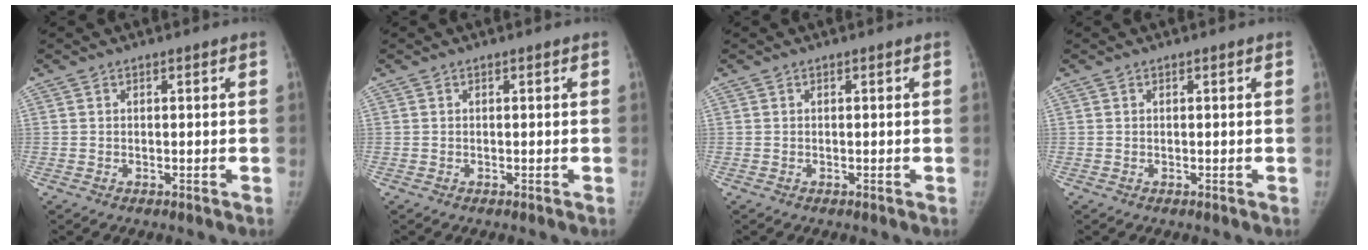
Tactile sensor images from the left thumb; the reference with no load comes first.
{"total": 0.0}
{"total": 0.0}
{"total": 0.0}